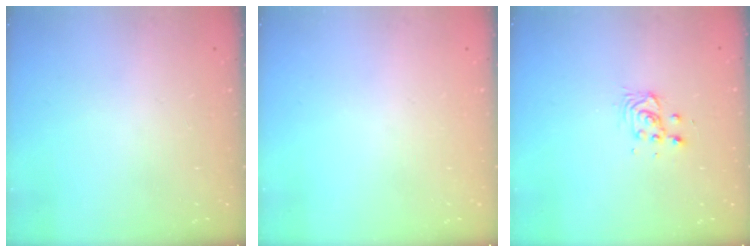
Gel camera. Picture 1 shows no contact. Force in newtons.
{"total": 0.0}
{"total": 3.4, "press": 3.4, "slide": 0.4}